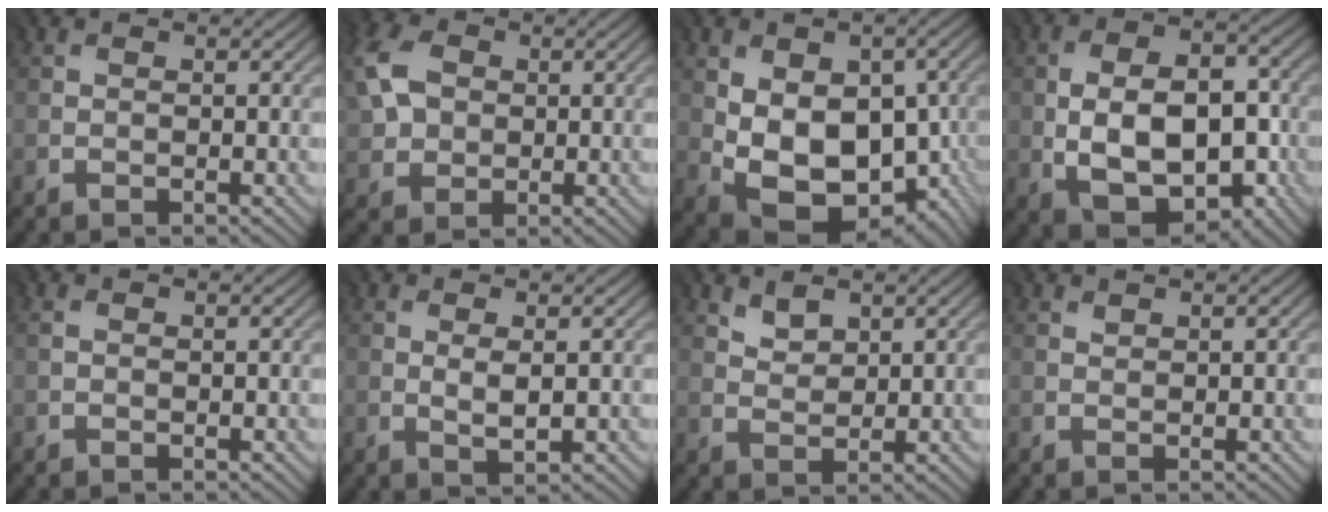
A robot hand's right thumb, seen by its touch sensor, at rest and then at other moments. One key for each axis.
{"total": 6.1, "fx": 1.3, "fy": 5.0, "fz": 3.3, "tx": -0.107, "ty": 0.011, "tz": 0.021}
{"total": 13.3, "fx": -1.7, "fy": 9.0, "fz": 9.6, "tx": -0.167, "ty": -0.030, "tz": -0.014}
{"total": 11.9, "fx": -2.3, "fy": 7.5, "fz": 8.9, "tx": -0.163, "ty": -0.012, "tz": -0.034}
{"total": 0.0}
{"total": 1.9, "fx": 0.4, "fy": 0.8, "fz": 1.7, "tx": -0.038, "ty": -0.005, "tz": 0.014}
{"total": 2.6, "fx": 2.1, "fy": 1.4, "fz": 0.7, "tx": -0.017, "ty": -0.003, "tz": 0.044}
{"total": 0.6, "fx": 0.5, "fy": 0.2, "fz": -0.1, "tx": 0.002, "ty": -0.002, "tz": 0.011}